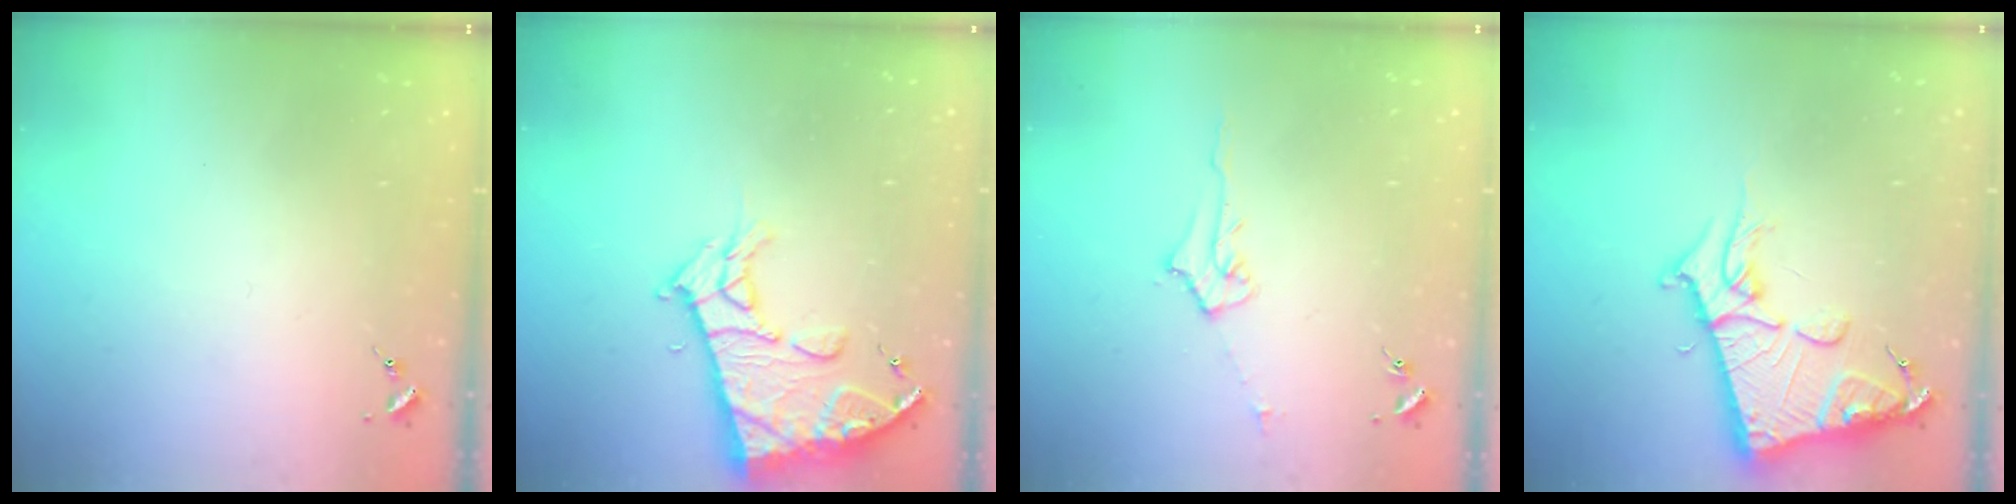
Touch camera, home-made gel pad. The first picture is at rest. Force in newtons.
{"total": 14.1, "press": 14.0, "slide": 1.5}
{"total": 5.2, "press": 5.1, "slide": 0.9}
{"total": 14.8, "press": 14.8, "slide": 1.5}